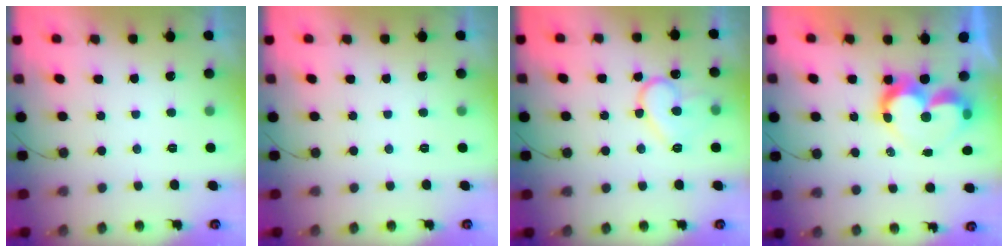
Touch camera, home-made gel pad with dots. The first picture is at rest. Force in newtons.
{"total": 0.0}
{"total": 12.7, "press": 12.7, "slide": 0.8}
{"total": 10.4, "press": 10.4, "slide": 0.7}